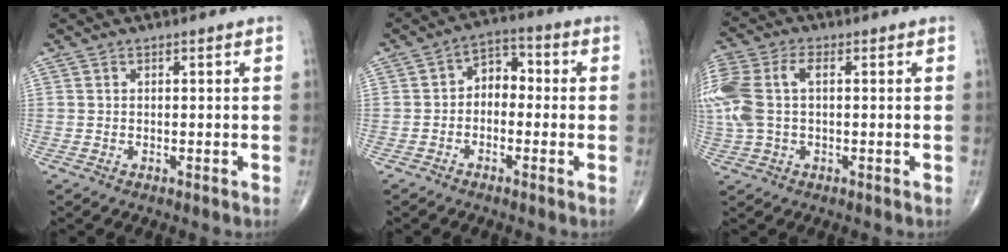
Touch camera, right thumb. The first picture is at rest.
{"total": 5.6, "force": [-0.7, 4.0, 3.8], "torque": [-0.032, 0.027, -0.030]}
{"total": 12.9, "force": [1.2, 7.8, 10.2], "torque": [-0.275, 0.027, 0.026]}